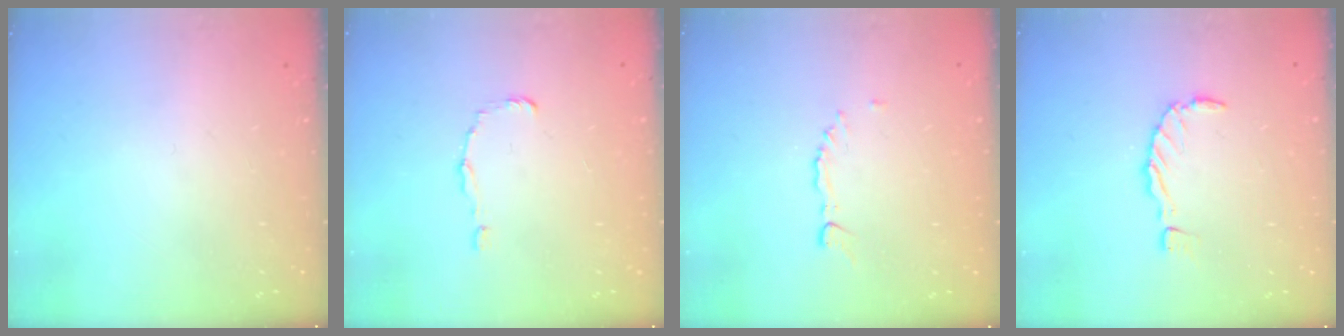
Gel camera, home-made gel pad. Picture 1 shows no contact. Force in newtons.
{"total": 1.0, "press": 1.0, "slide": 0.0}
{"total": 3.1, "press": 3.1, "slide": 0.5}
{"total": 0.0}